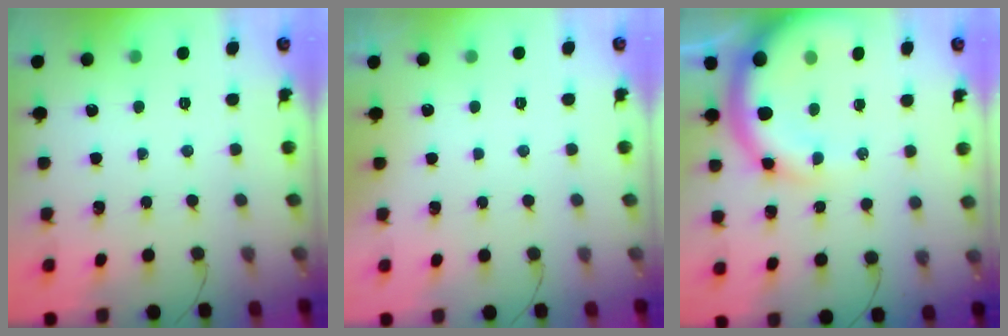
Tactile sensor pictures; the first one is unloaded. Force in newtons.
{"total": 3.0, "press": 3.0, "slide": 0.1}
{"total": 15.3, "press": 14.9, "slide": 3.5}